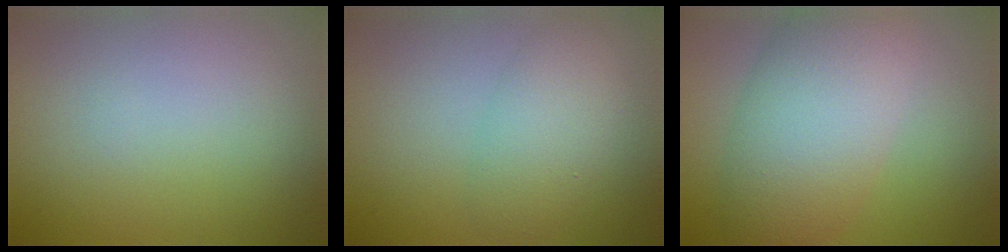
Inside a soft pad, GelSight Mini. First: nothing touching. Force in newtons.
{"total": 3.7, "press": 3.7, "slide": 0.1}
{"total": 8.3, "press": 8.3, "slide": 0.2}